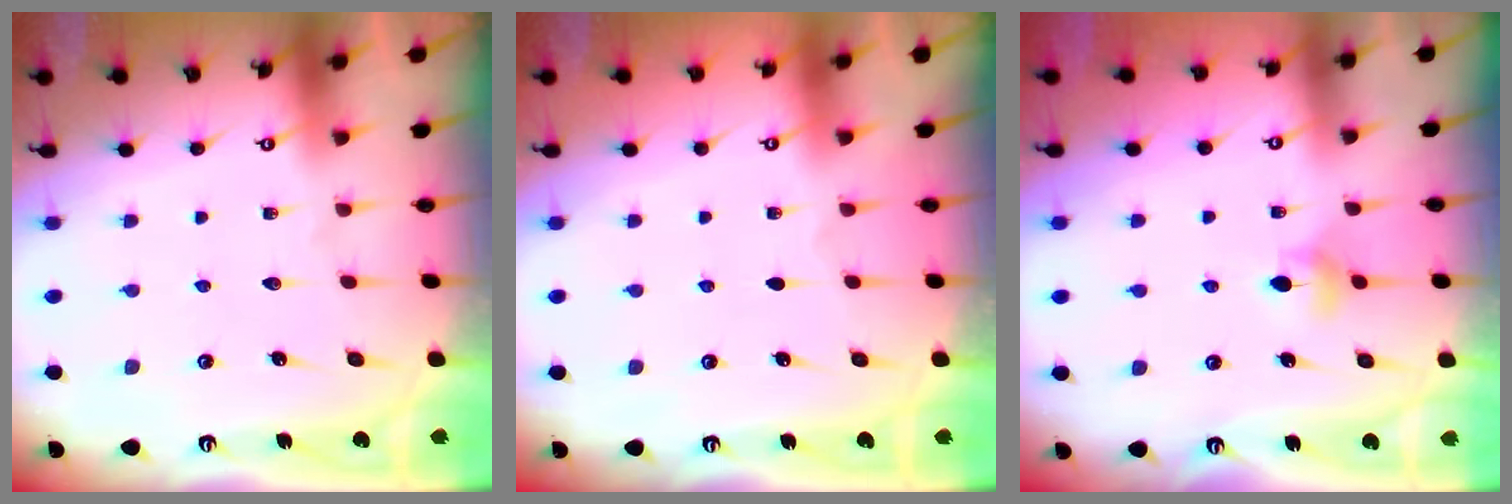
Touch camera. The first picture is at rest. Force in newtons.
{"total": 0.0}
{"total": 4.8, "press": 4.7, "slide": 0.7}